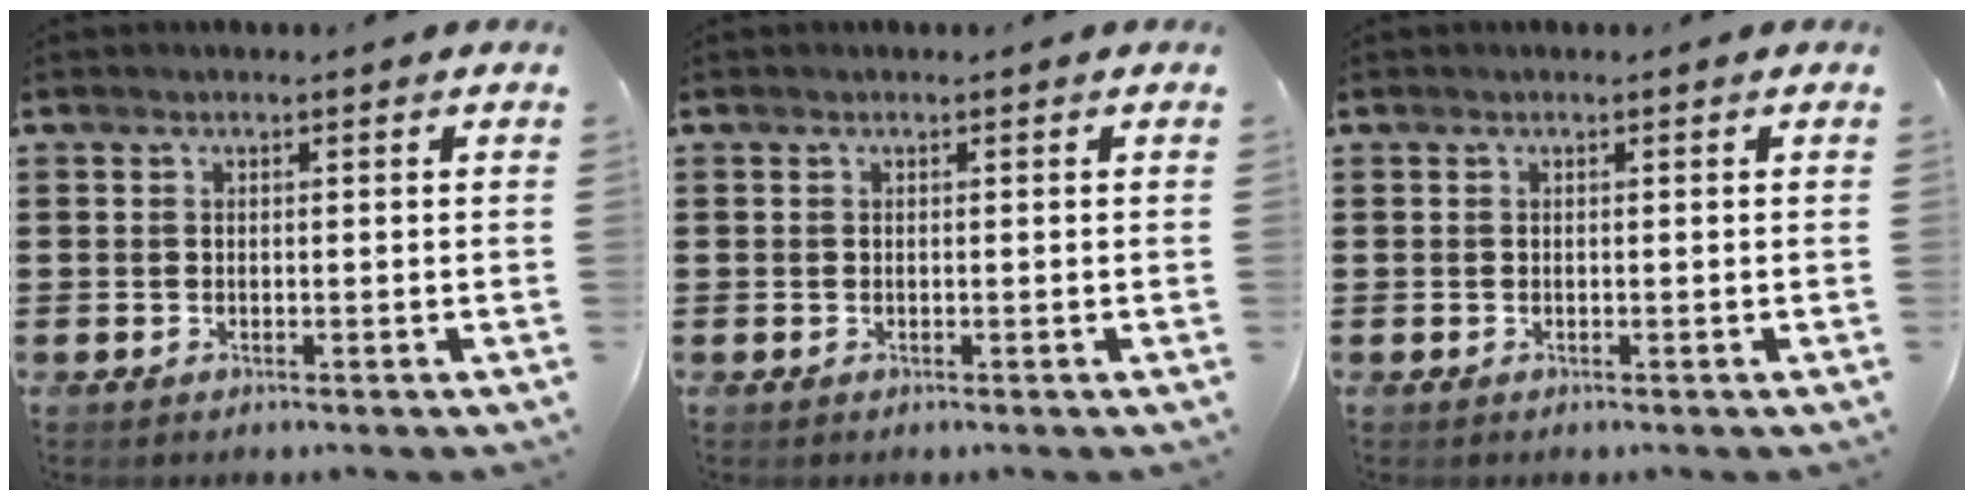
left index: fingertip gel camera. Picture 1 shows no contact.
{"total": 0.0}
{"total": 0.0}